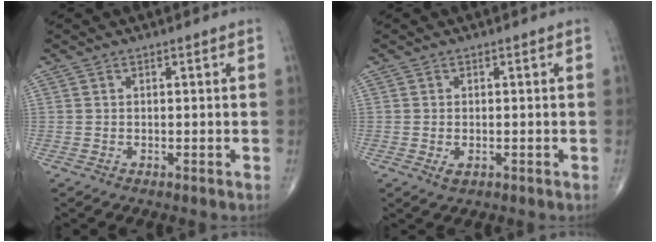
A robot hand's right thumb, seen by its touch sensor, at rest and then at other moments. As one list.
[{"total": 1.6, "force": [-0.5, 0.9, 1.2], "torque": [-0.019, -0.002, -0.007]}]